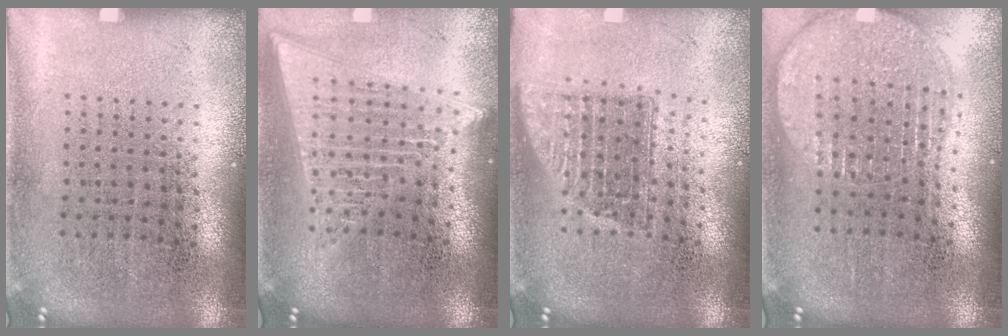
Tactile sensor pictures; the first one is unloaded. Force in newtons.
{"total": 2.0, "press": 1.7, "slide": 1.0}
{"total": 1.4, "press": 1.1, "slide": 0.9}
{"total": 1.8, "press": 1.5, "slide": 1.0}